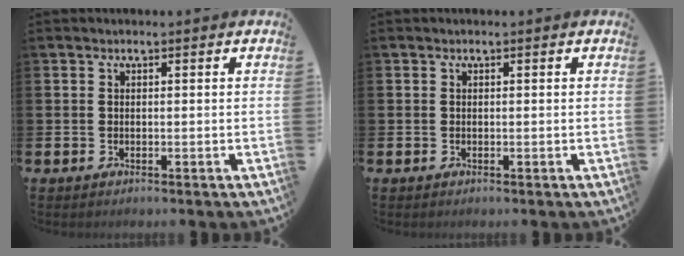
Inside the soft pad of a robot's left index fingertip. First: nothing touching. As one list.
[{"total": 0.0}]